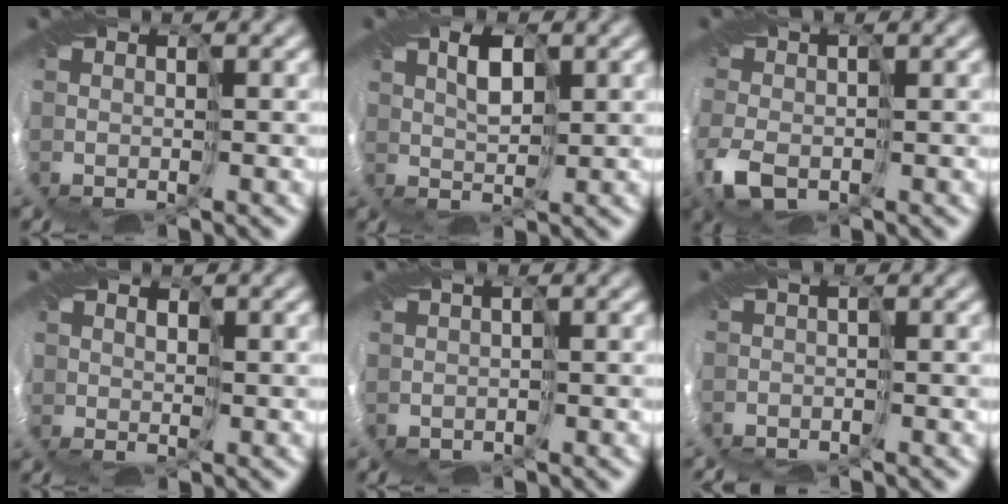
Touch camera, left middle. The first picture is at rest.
{"total": 2.0, "force": [0.6, 1.1, 1.6], "torque": [-0.030, 0.007, 0.010]}
{"total": 3.6, "force": [-1.5, 2.2, 2.5], "torque": [-0.065, -0.002, -0.032]}
{"total": 1.4, "force": [0.6, 1.2, 0.3], "torque": [-0.003, -0.001, 0.011]}
{"total": 1.0, "force": [0.5, 0.7, 0.5], "torque": [-0.014, 0.011, 0.015]}
{"total": 0.9, "force": [-0.5, 0.5, 0.5], "torque": [-0.009, -0.008, -0.011]}